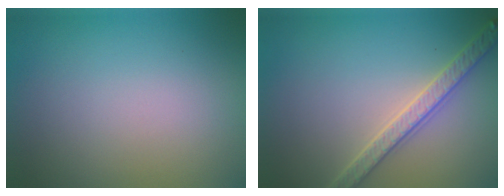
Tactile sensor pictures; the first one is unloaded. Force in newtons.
{"total": 3.6, "press": 3.2, "slide": 1.6}